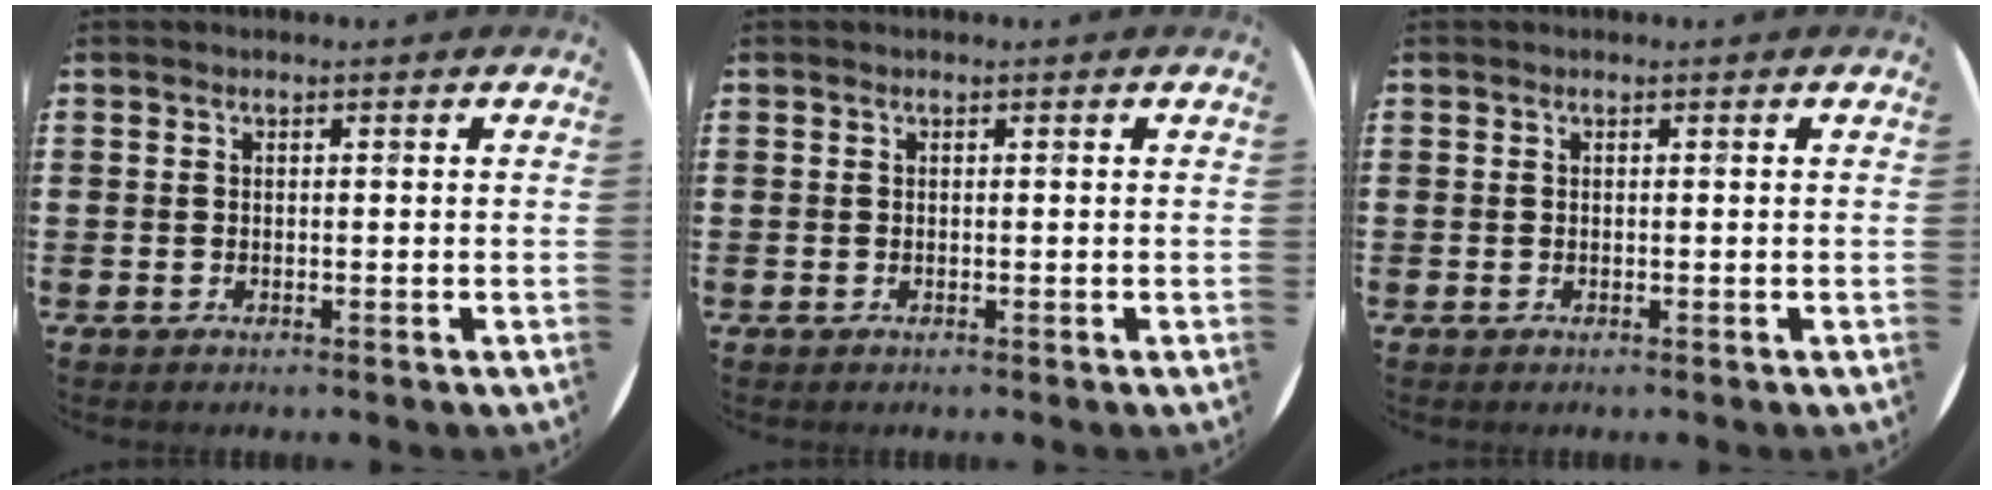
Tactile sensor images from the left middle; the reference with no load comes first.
{"total": 0.0}
{"total": 0.0}